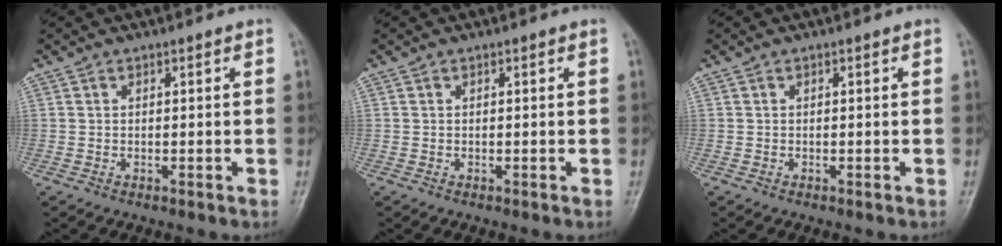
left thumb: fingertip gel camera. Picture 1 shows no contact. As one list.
[{"total": 0.0}, {"total": 0.0}]